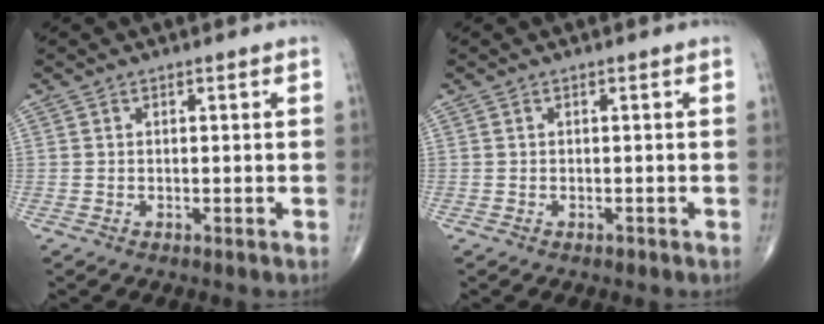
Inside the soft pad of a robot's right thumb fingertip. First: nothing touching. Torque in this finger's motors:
{"motor_torque": [0.22, 0.34, -0.17, -0.07, 0.03]}